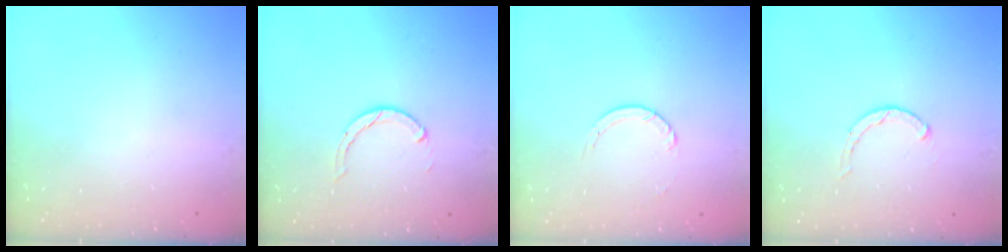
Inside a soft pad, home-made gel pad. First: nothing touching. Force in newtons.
{"total": 1.9, "press": 1.9, "slide": 0.2}
{"total": 2.7, "press": 2.7, "slide": 0.3}
{"total": 2.3, "press": 2.3, "slide": 0.3}